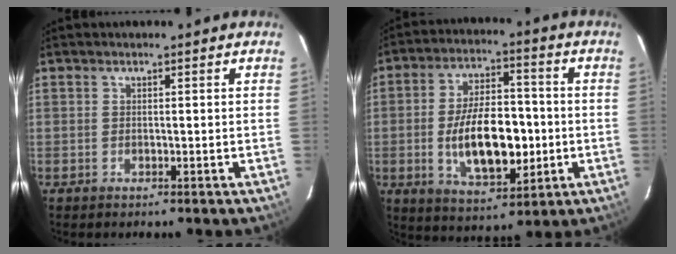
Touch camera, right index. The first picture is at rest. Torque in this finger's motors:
{"motor_torque": [1.16, -0.82, 0.89, 0.21]}